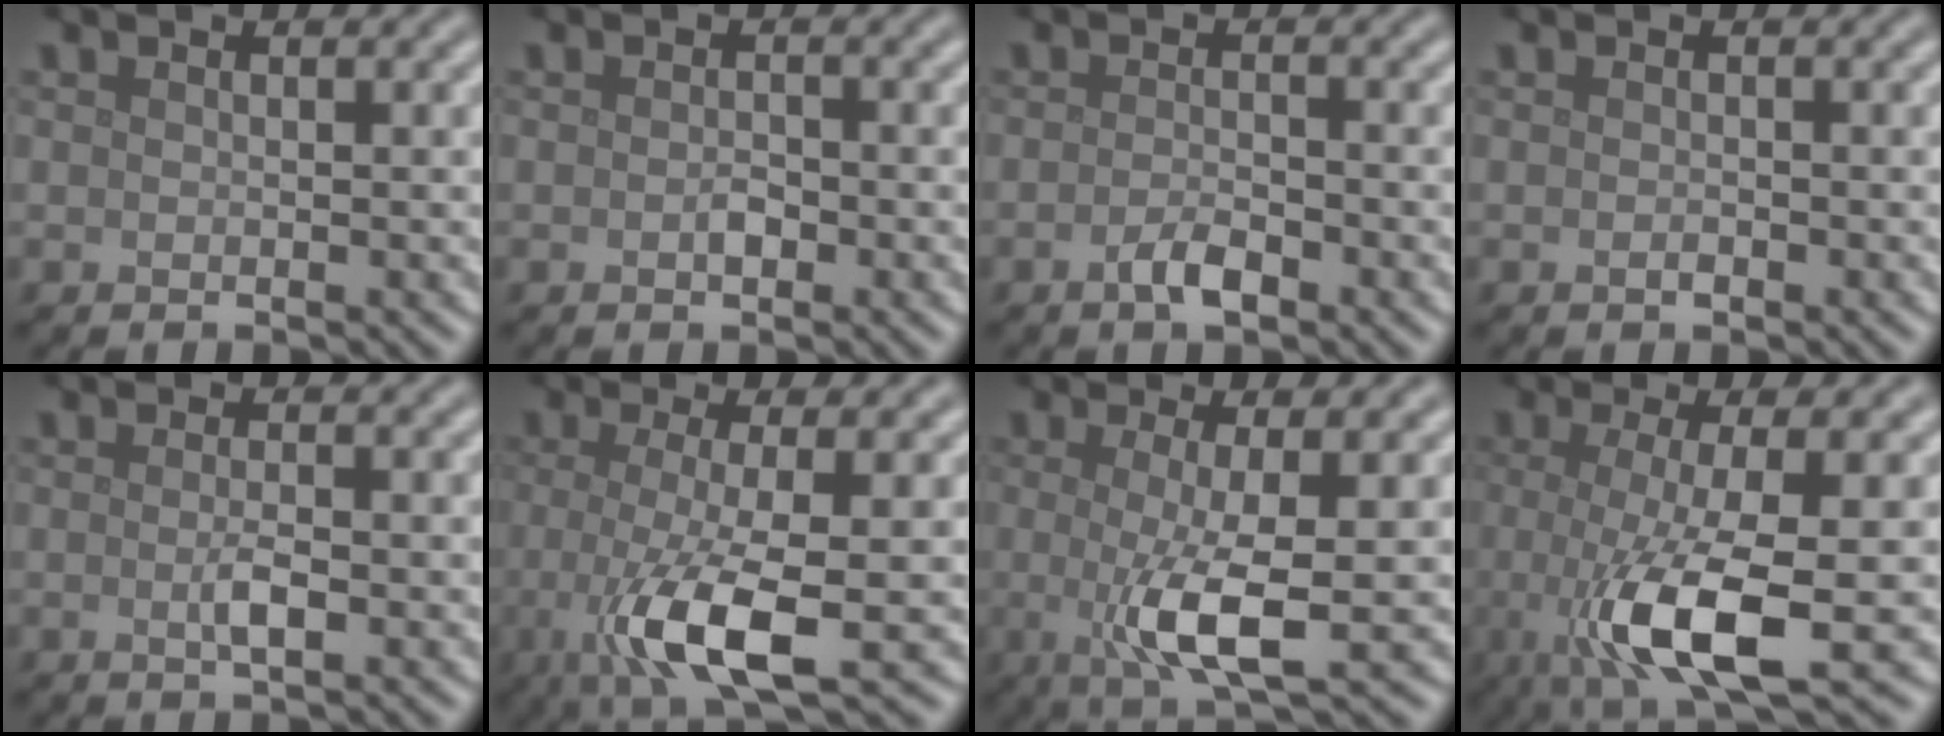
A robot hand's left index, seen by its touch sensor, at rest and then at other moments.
{"total": 1.0, "force": [-0.3, 0.6, 0.7], "torque": [-0.016, 0.000, -0.005]}
{"total": 1.9, "force": [-1.1, 0.7, 1.4], "torque": [-0.030, 0.000, -0.022]}
{"total": 0.5, "force": [-0.2, 0.2, 0.4], "torque": [-0.010, 0.001, -0.004]}
{"total": 1.6, "force": [-0.2, 0.3, 1.5], "torque": [-0.030, -0.002, -0.006]}
{"total": 6.9, "force": [-1.4, 1.8, 6.5], "torque": [-0.119, -0.013, -0.030]}
{"total": 5.5, "force": [-0.4, 1.2, 5.4], "torque": [-0.095, -0.007, -0.009]}
{"total": 7.8, "force": [-1.5, 1.9, 7.4], "torque": [-0.128, -0.014, -0.031]}